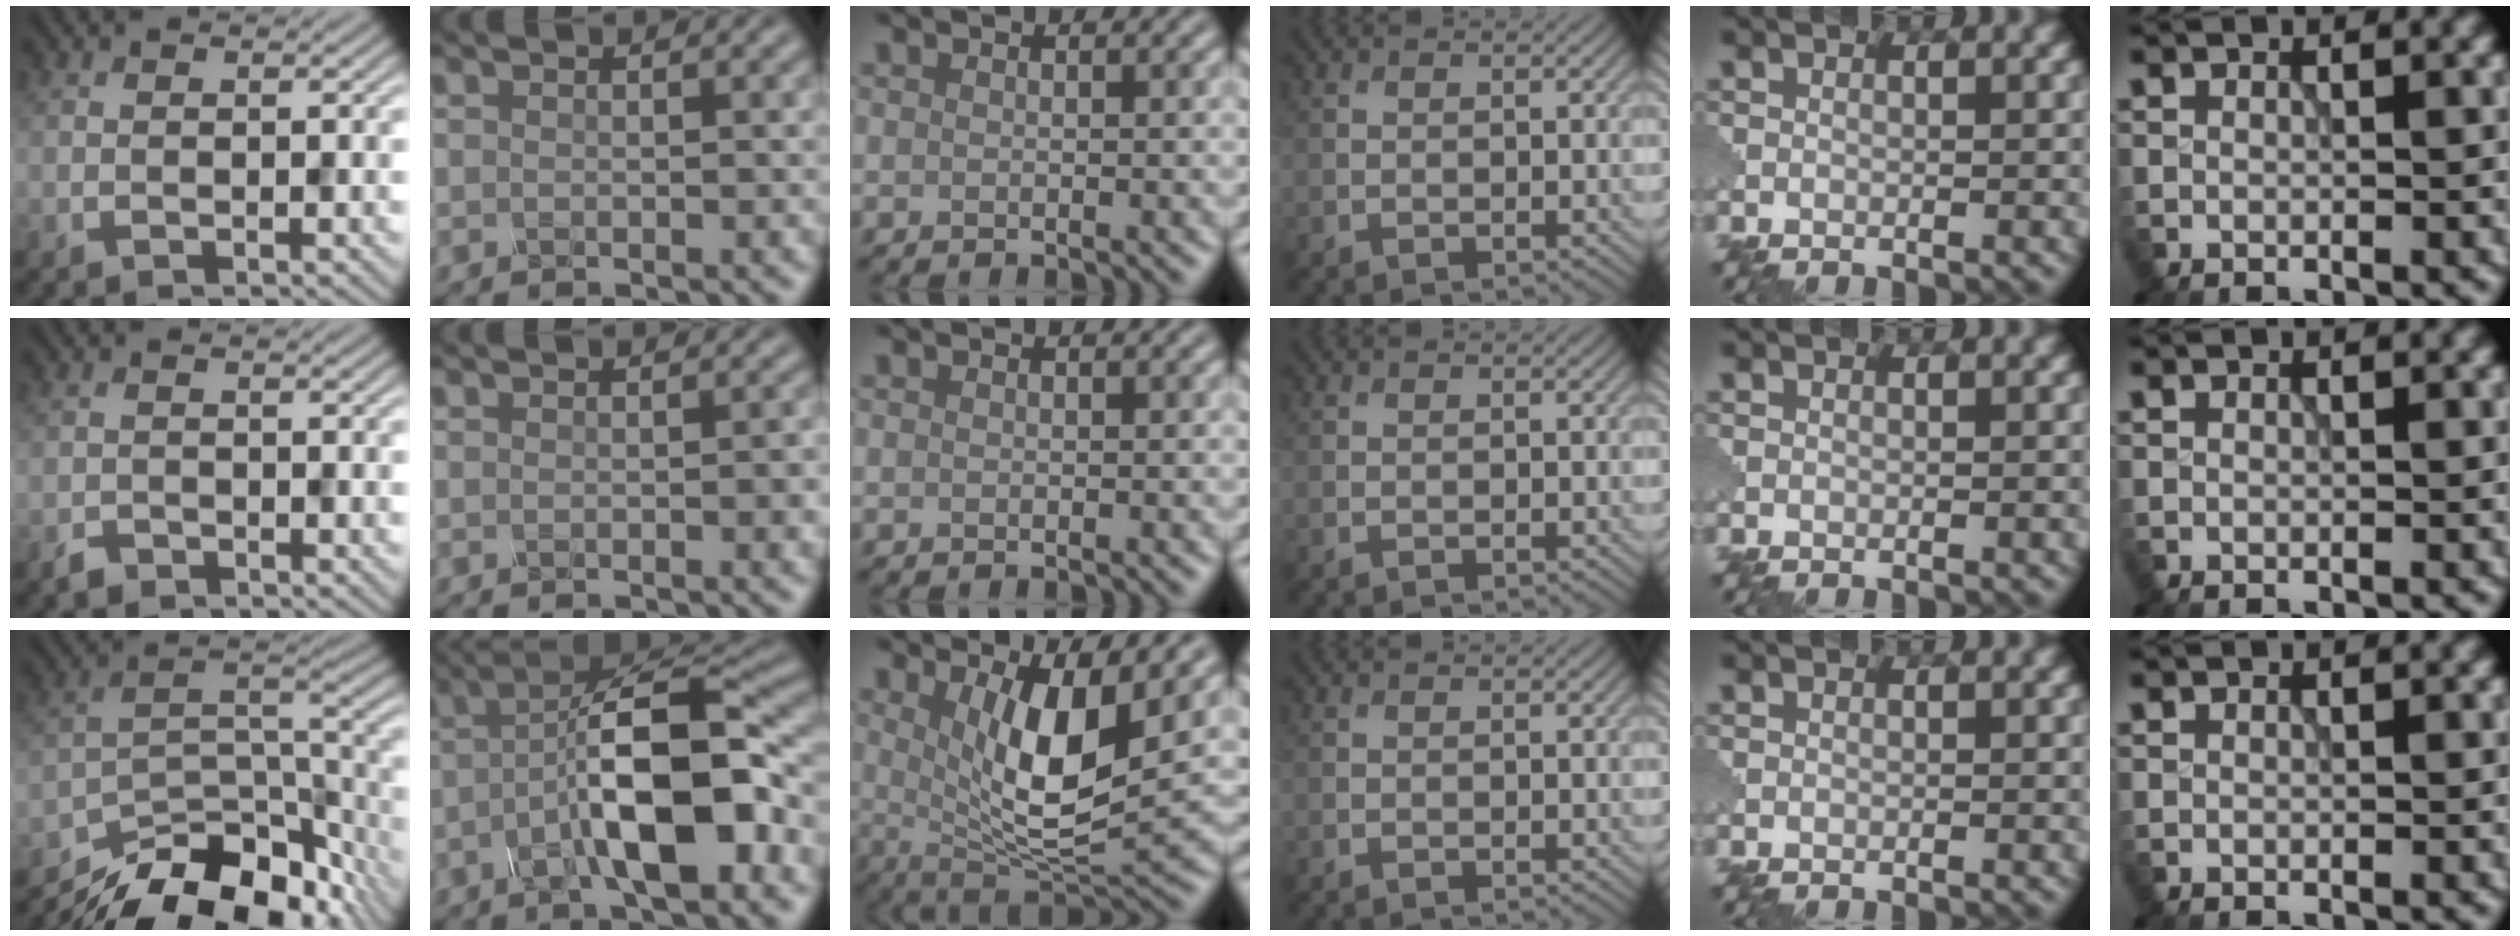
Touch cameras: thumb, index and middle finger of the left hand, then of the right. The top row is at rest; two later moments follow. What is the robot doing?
{"motion": "disassemble", "object": "glue stick"}